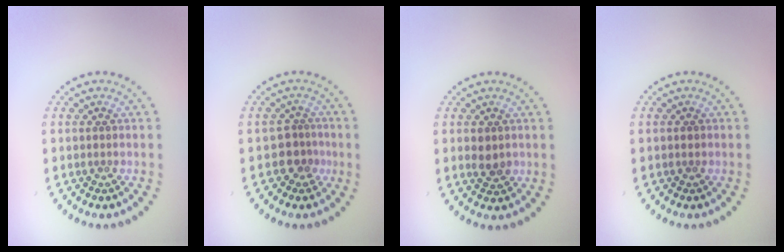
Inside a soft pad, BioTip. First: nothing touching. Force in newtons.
{"total": 2.1, "press": 1.6, "slide": 1.4}
{"total": 1.8, "press": 1.8, "slide": 0.3}
{"total": 0.5, "press": 0.5, "slide": 0.0}